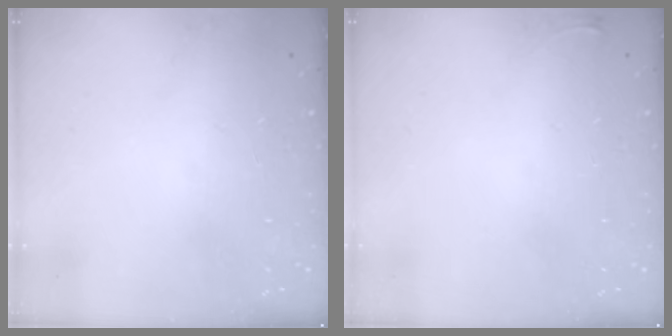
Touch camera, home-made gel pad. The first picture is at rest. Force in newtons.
{"total": 2.6, "press": 2.6, "slide": 0.6}